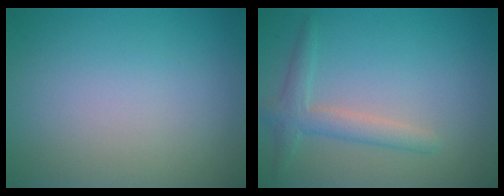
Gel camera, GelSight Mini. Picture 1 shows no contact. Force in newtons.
{"total": 2.6, "press": 2.6, "slide": 0.1}